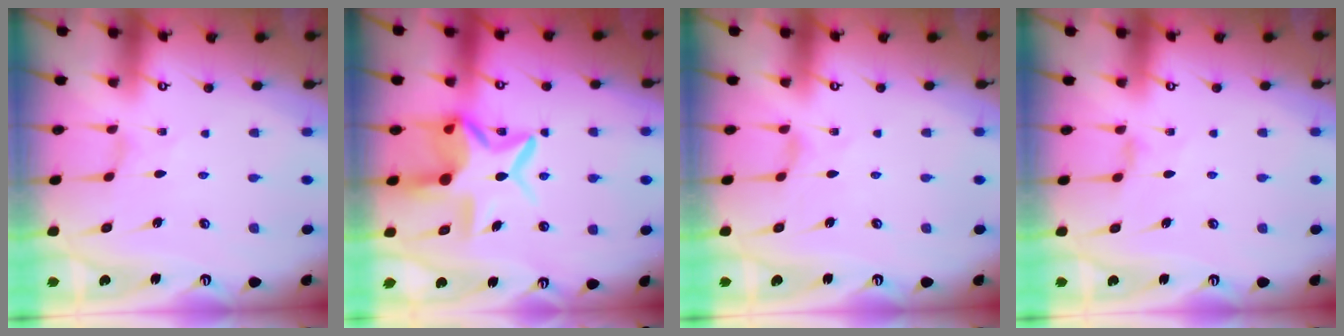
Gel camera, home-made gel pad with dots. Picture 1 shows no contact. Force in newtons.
{"total": 13.5, "press": 13.4, "slide": 1.1}
{"total": 0.0}
{"total": 2.7, "press": 2.6, "slide": 0.5}